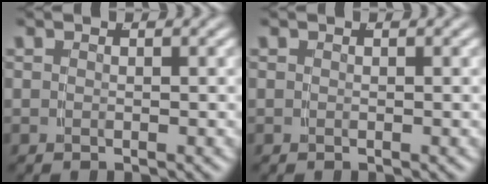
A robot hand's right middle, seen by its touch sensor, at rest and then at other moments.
{"total": 0.0}